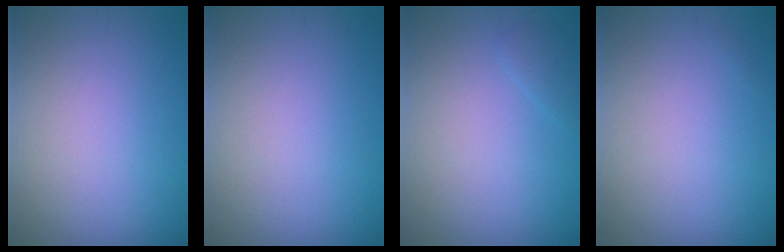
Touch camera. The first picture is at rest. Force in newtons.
{"total": 0.0}
{"total": 0.9, "press": 0.9, "slide": 0.1}
{"total": 0.0}